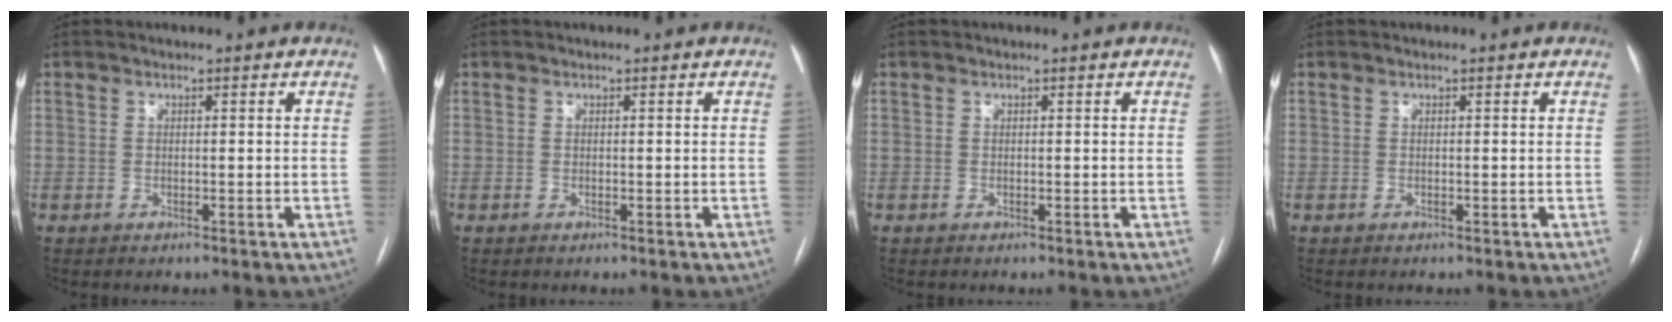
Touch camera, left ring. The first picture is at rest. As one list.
[{"total": 0.0}, {"total": 0.0}, {"total": 0.0}]